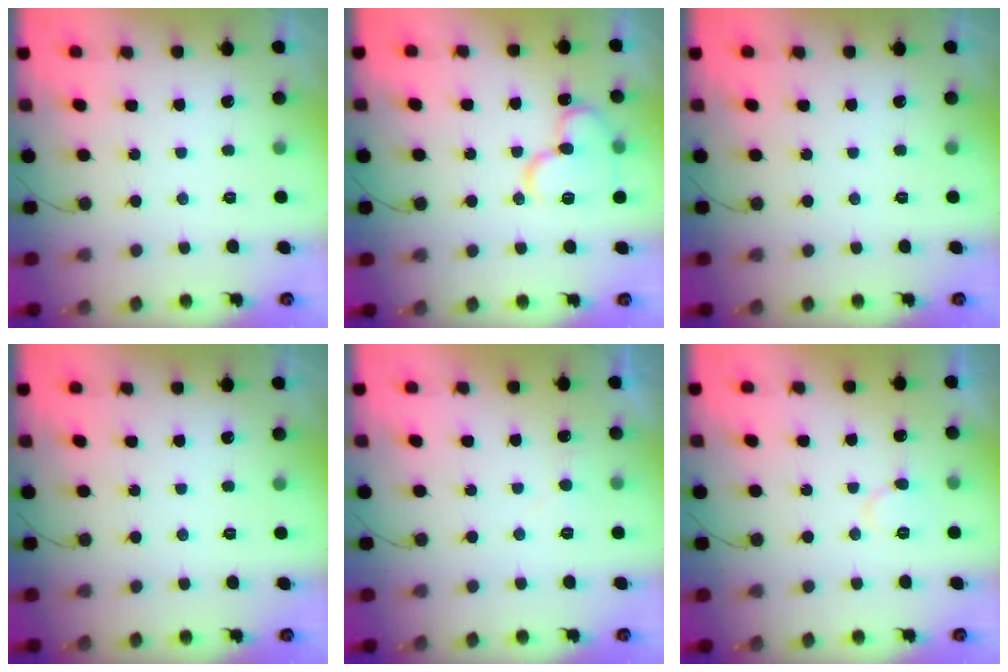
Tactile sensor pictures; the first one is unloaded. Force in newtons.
{"total": 13.6, "press": 13.5, "slide": 2.0}
{"total": 0.0}
{"total": 0.0}
{"total": 4.0, "press": 4.0, "slide": 0.5}
{"total": 7.1, "press": 7.1, "slide": 0.6}